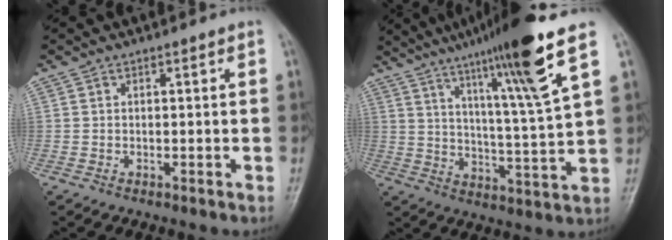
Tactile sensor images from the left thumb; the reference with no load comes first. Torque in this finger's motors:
{"motor_torque": [2.03, 0.78, 1.57, -1.20, 0.40]}